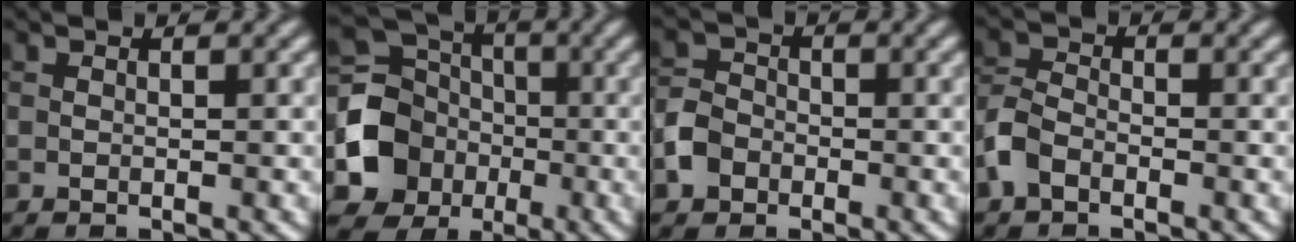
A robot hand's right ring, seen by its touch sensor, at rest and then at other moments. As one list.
[{"total": 7.1, "force": [-1.7, 6.3, 2.7], "torque": [-0.049, -0.003, -0.042]}, {"total": 3.0, "force": [-1.4, 2.4, 1.2], "torque": [-0.022, 0.005, -0.032]}, {"total": 3.0, "force": [-1.7, 1.8, 1.7], "torque": [-0.038, 0.006, -0.047]}]